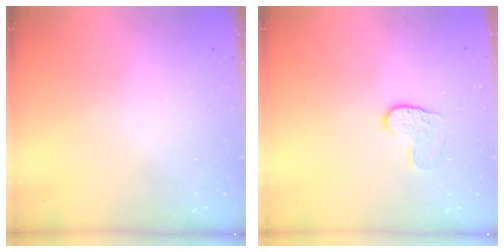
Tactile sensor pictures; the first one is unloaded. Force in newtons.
{"total": 6.9, "press": 6.8, "slide": 0.5}